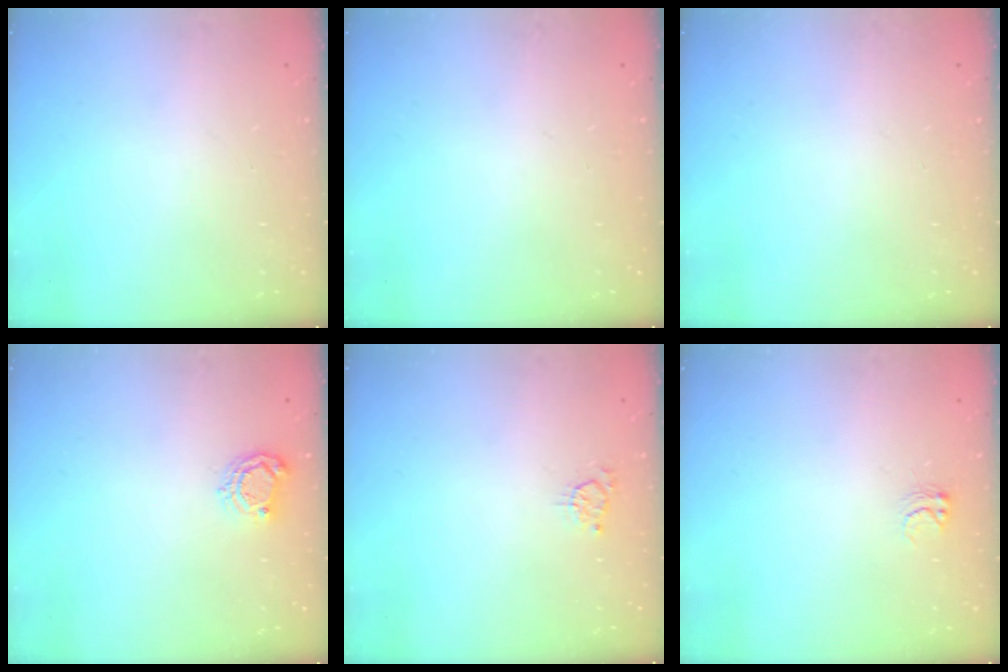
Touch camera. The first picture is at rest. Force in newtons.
{"total": 0.0}
{"total": 0.0}
{"total": 5.4, "press": 5.4, "slide": 0.2}
{"total": 2.5, "press": 2.5, "slide": 0.3}
{"total": 2.6, "press": 2.6, "slide": 0.2}